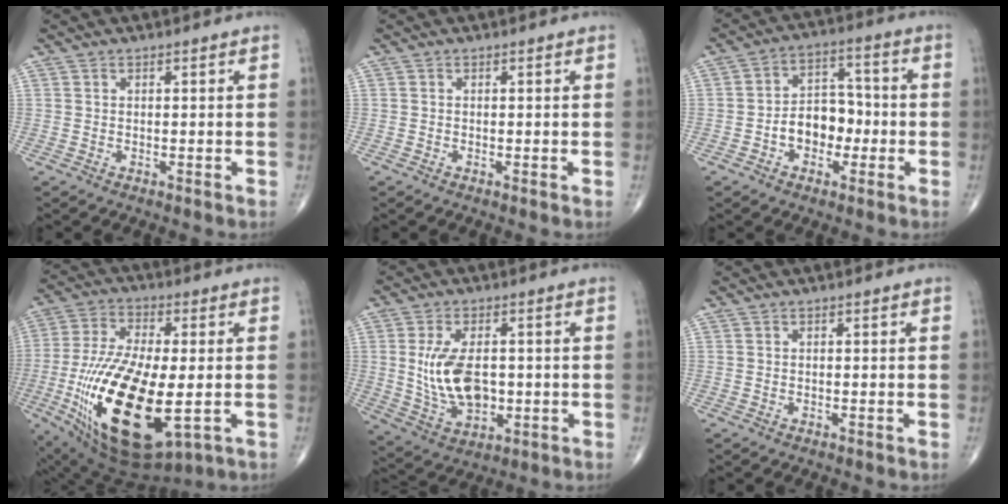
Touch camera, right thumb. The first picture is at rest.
{"total": 0.0}
{"total": 9.2, "force": [-2.2, 6.6, 6.0], "torque": [-0.062, 0.040, -0.044]}
{"total": 25.5, "force": [-5.3, 10.6, 22.6], "torque": [-0.479, -0.026, -0.075]}
{"total": 11.6, "force": [0.2, 6.8, 9.4], "torque": [-0.164, -0.007, 0.017]}
{"total": 0.0}